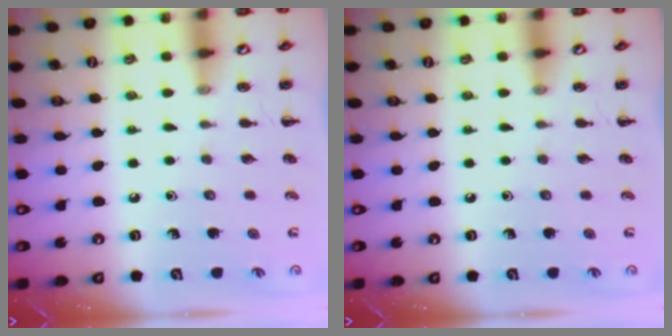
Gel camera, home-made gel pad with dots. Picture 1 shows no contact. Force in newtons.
{"total": 0.0}